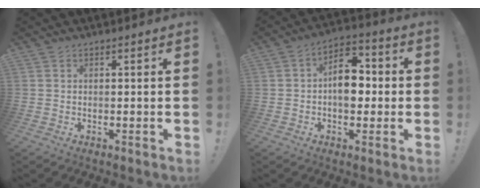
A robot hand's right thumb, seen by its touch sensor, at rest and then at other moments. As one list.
[{"total": 11.7, "force": [-0.6, 7.9, 8.6], "torque": [-0.124, 0.019, -0.009]}]